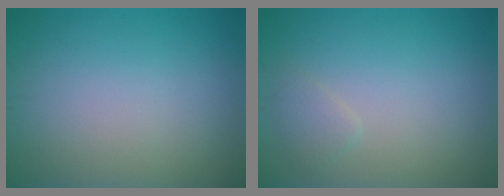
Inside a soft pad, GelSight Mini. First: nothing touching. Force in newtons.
{"total": 1.1, "press": 1.1, "slide": 0.1}